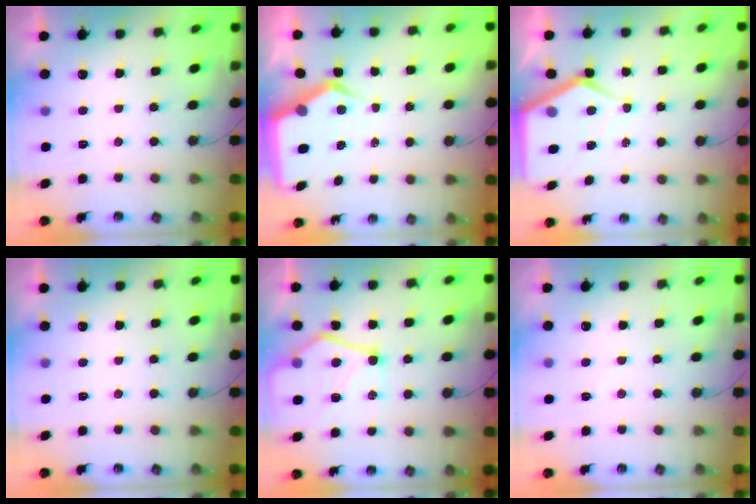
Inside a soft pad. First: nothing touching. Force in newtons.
{"total": 7.9, "press": 7.8, "slide": 1.2}
{"total": 7.6, "press": 7.6, "slide": 0.6}
{"total": 0.0}
{"total": 17.0, "press": 16.9, "slide": 1.7}
{"total": 2.1, "press": 2.1, "slide": 0.3}